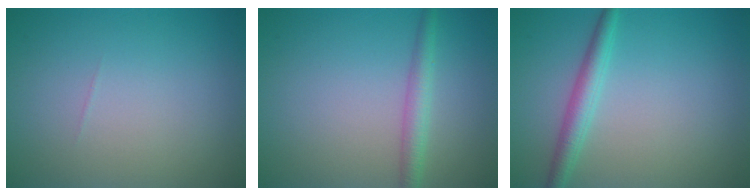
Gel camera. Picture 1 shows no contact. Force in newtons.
{"total": 2.3, "press": 2.3, "slide": 0.1}
{"total": 2.5, "press": 2.5, "slide": 0.1}